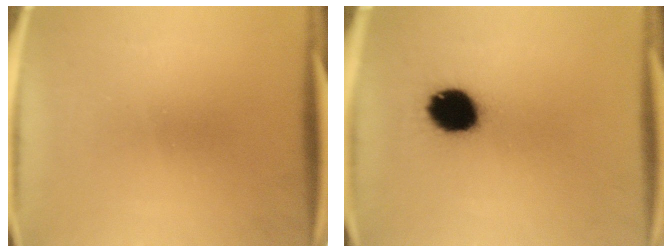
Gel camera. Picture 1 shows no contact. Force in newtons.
{"total": 12.1}